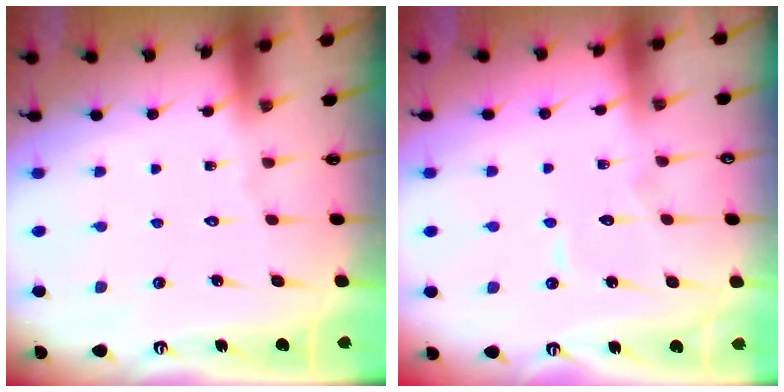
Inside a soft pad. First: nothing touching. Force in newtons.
{"total": 5.6, "press": 5.6, "slide": 0.3}